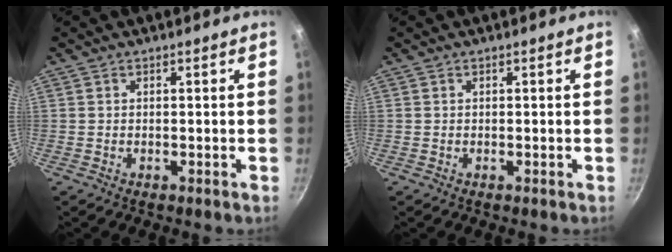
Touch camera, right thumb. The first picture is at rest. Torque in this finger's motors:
{"motor_torque": [0.18, 0.05, 0.07, -0.11, 0.02]}